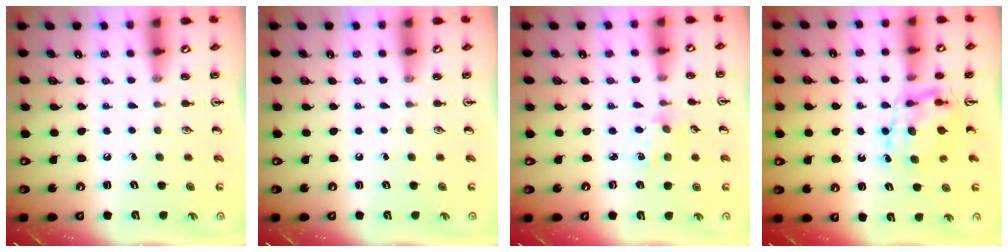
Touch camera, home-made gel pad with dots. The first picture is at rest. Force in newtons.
{"total": 0.0}
{"total": 1.0, "press": 1.0, "slide": 0.2}
{"total": 6.7, "press": 6.6, "slide": 0.7}